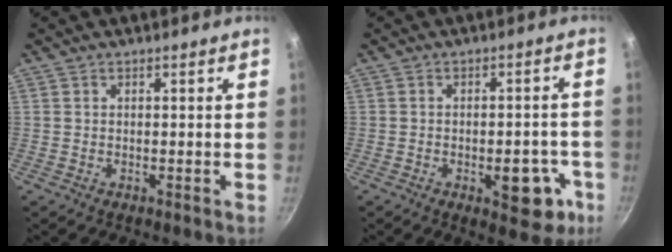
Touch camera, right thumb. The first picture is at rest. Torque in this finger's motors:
{"motor_torque": [2.70, 2.31, 0.98, -0.53, 0.01]}